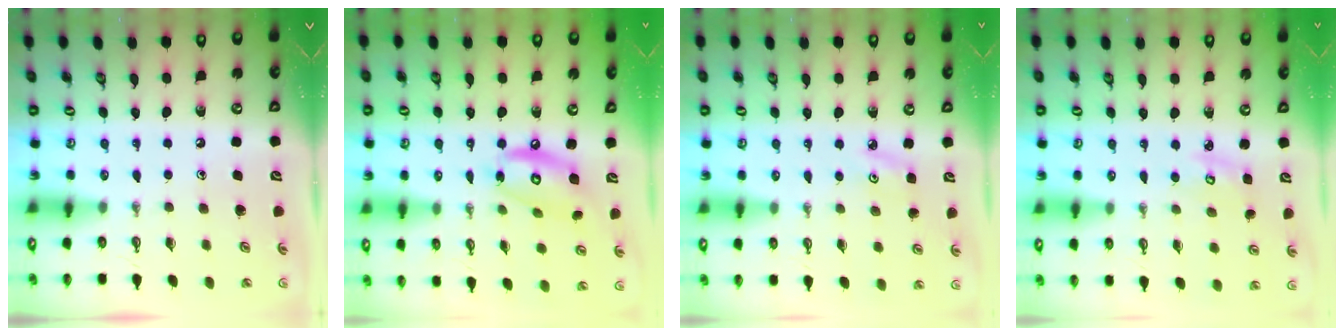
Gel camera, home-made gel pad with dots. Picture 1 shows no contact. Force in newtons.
{"total": 12.5, "press": 12.5, "slide": 0.9}
{"total": 3.3, "press": 3.3, "slide": 0.4}
{"total": 3.1, "press": 3.1, "slide": 0.3}